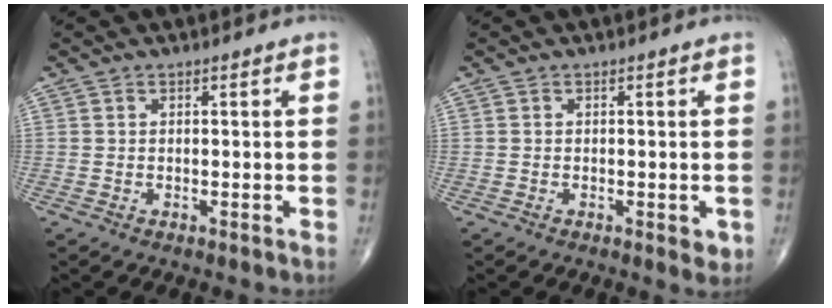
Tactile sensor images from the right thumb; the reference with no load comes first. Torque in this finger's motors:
{"motor_torque": [-0.09, -0.03, 0.06, 0.08, 0.09]}